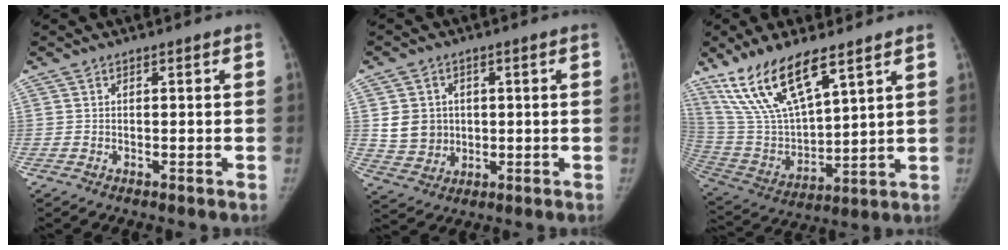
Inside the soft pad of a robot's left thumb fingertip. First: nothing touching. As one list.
[{"total": 7.1, "force": [0.8, 6.5, 2.8], "torque": [-0.019, -0.004, 0.027]}, {"total": 17.1, "force": [11.1, 5.8, 11.6], "torque": [-0.209, -0.044, 0.232]}]